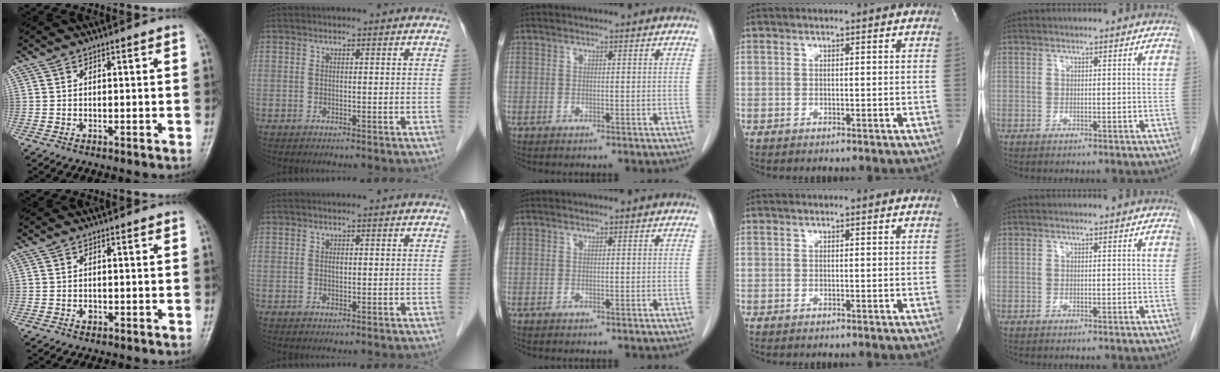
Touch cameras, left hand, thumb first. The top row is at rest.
{"thumb": {"total": 0.8, "force": [-0.1, 0.6, 0.5], "torque": [-0.004, 0.000, -0.002]}, "index": {"total": 0.6, "force": [0.2, 0.3, 0.4], "torque": [-0.007, 0.001, 0.002]}}